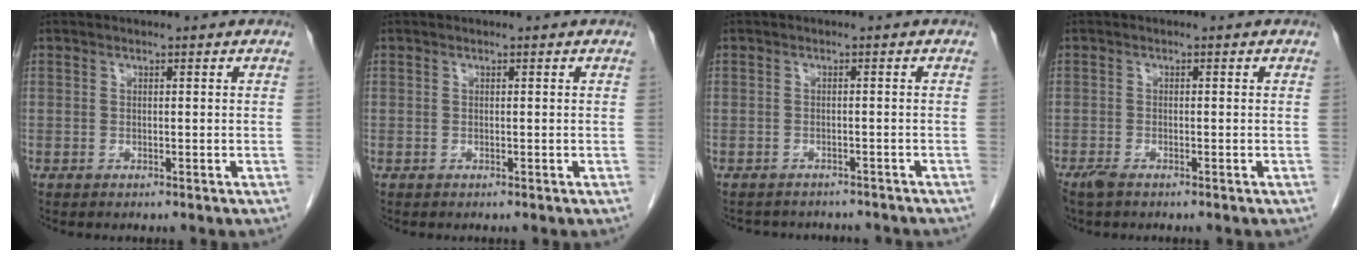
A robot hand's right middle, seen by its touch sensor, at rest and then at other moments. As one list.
[{"total": 0.0}, {"total": 7.6, "force": [-7.0, 2.6, 1.6], "torque": [-0.025, 0.006, -0.077]}, {"total": 2.0, "force": [-1.5, 0.6, 1.2], "torque": [-0.029, -0.006, -0.027]}]